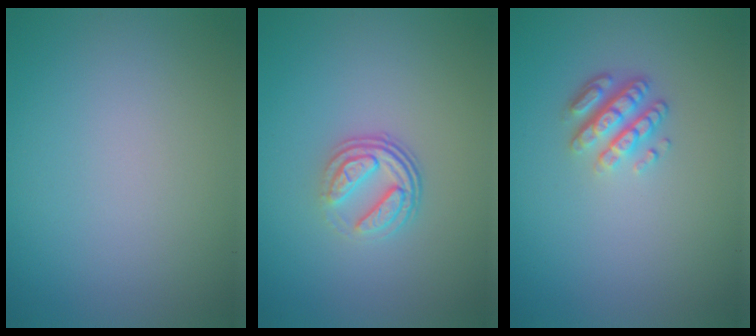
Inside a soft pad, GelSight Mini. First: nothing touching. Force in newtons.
{"total": 3.5, "press": 2.5, "slide": 2.5}
{"total": 3.4, "press": 2.6, "slide": 2.3}